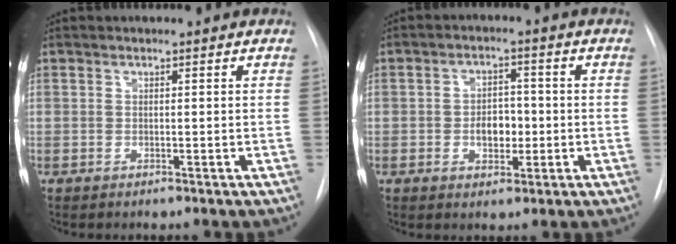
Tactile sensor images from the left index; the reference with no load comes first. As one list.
[{"total": 5.0, "force": [-0.9, 2.6, 4.1], "torque": [-0.067, 0.003, -0.011]}]